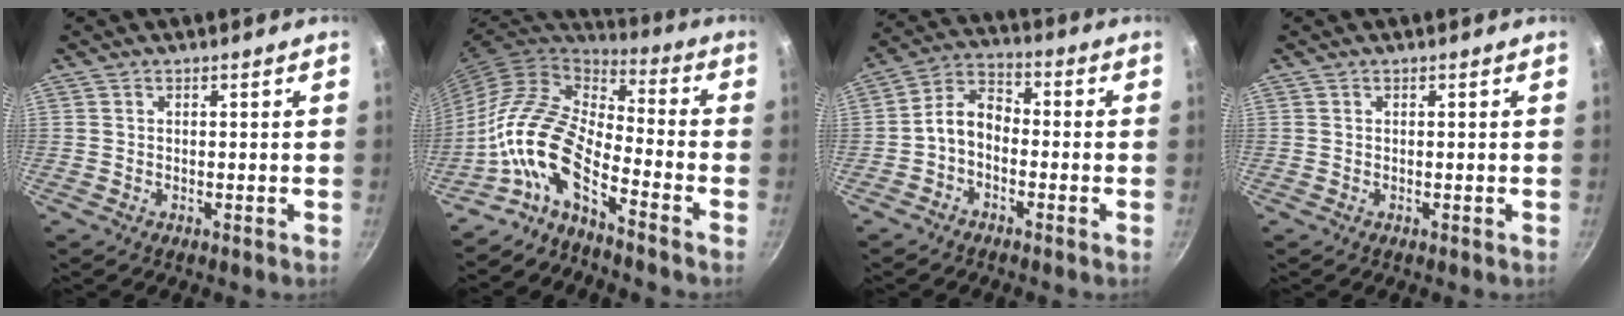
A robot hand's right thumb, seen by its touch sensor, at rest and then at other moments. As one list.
[{"total": 14.3, "force": [-8.1, 5.7, 10.4], "torque": [-0.193, 0.071, -0.188]}, {"total": 6.8, "force": [-2.0, 4.5, 4.6], "torque": [-0.073, 0.042, -0.052]}, {"total": 0.0}]